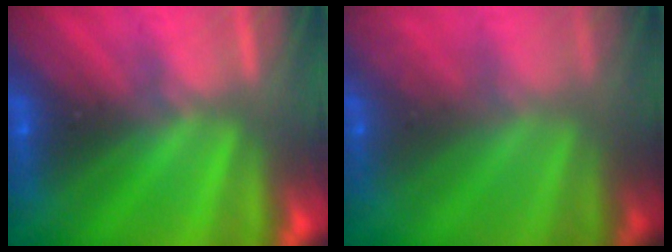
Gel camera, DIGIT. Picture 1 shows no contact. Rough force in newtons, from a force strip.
{"total": 7.1}